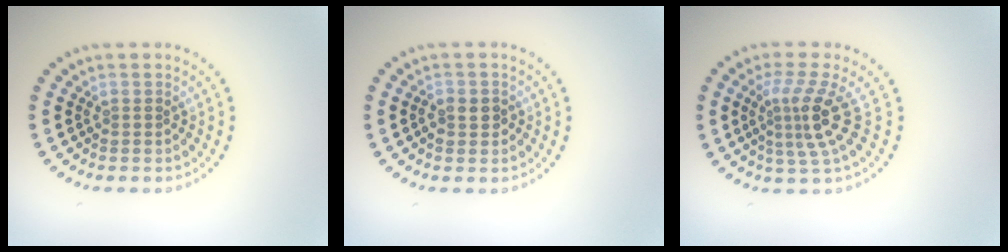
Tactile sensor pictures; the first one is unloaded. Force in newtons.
{"total": 1.8, "press": 1.8, "slide": 0.4}
{"total": 3.9, "press": 2.6, "slide": 2.8}